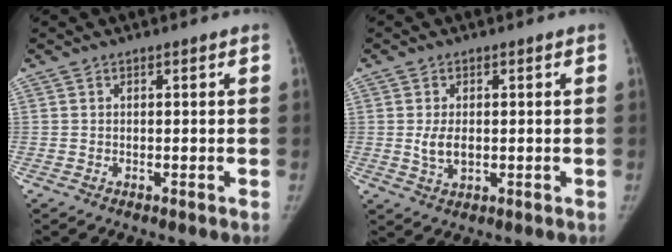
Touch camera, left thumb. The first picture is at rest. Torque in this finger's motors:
{"motor_torque": [0.18, 0.30, 0.73, -0.02, -0.05]}